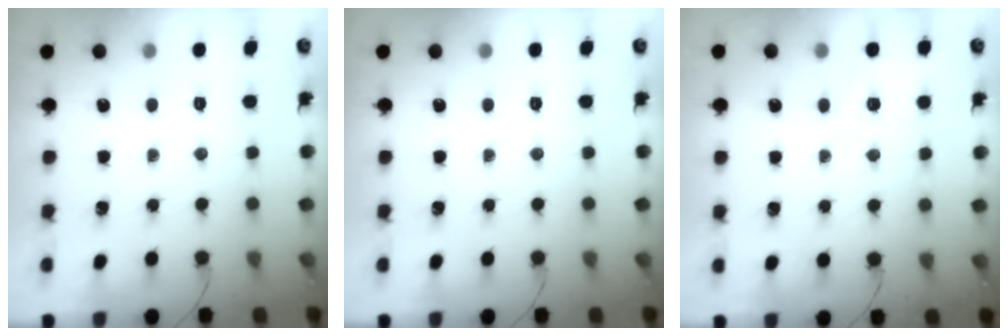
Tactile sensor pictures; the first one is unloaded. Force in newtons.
{"total": 0.0}
{"total": 1.4, "press": 0.4, "slide": 1.4}